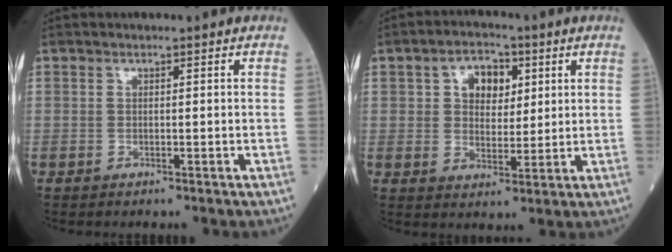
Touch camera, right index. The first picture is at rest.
{"total": 6.5, "force": [2.3, 4.2, 4.4], "torque": [-0.069, 0.016, 0.040]}